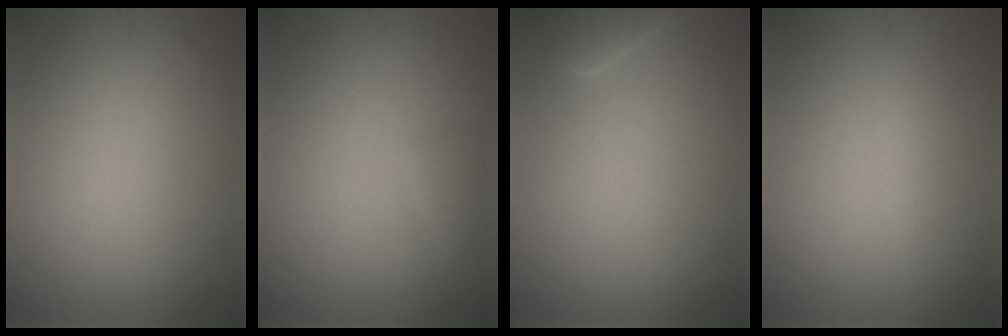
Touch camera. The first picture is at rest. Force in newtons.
{"total": 0.9, "press": 0.9, "slide": 0.0}
{"total": 2.3, "press": 2.2, "slide": 0.4}
{"total": 1.8, "press": 1.8, "slide": 0.0}